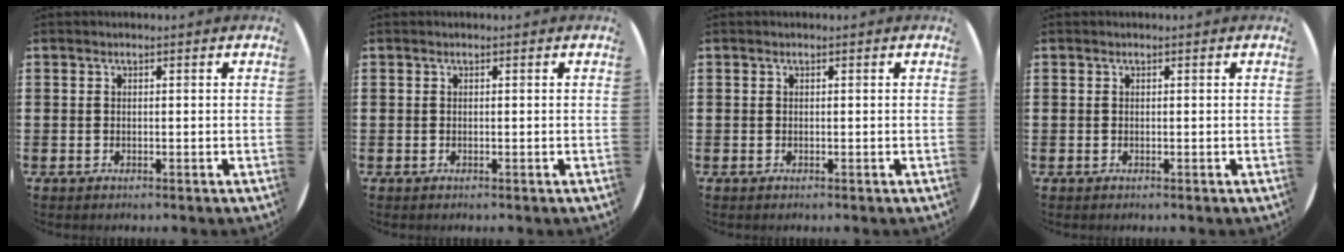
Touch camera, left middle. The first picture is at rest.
{"total": 0.0}
{"total": 0.0}
{"total": 0.0}